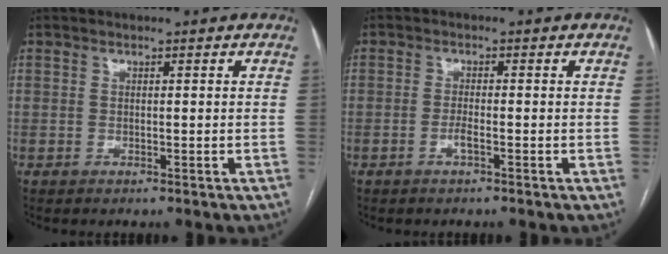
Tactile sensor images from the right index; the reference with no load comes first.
{"total": 1.5, "force": [-0.8, 0.0, 1.3], "torque": [-0.023, 0.001, -0.017]}